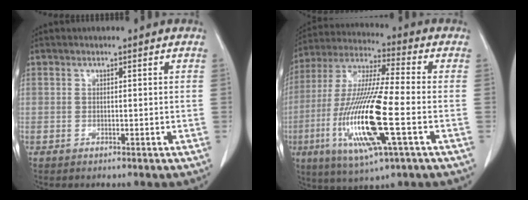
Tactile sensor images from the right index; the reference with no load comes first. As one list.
[{"total": 18.2, "force": [-4.5, 1.5, 17.6], "torque": [-0.363, -0.019, -0.081]}]